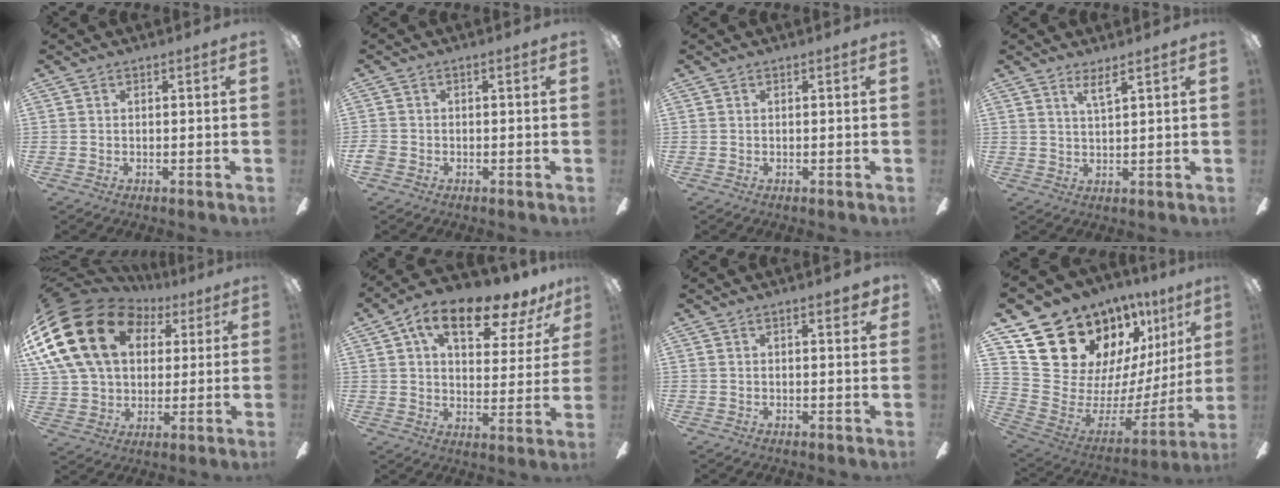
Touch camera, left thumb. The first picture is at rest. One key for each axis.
{"total": 2.1, "fx": -1.0, "fy": 1.5, "fz": 1.1, "tx": -0.016, "ty": 0.006, "tz": -0.018}
{"total": 0.0}
{"total": 3.7, "fx": 2.8, "fy": 0.4, "fz": 2.3, "tx": -0.045, "ty": -0.011, "tz": 0.049}
{"total": 25.5, "fx": 8.2, "fy": 18.8, "fz": 15.2, "tx": -0.320, "ty": -0.022, "tz": 0.147}
{"total": 15.6, "fx": 9.8, "fy": 6.8, "fz": 10.0, "tx": -0.156, "ty": -0.048, "tz": 0.165}
{"total": 3.0, "fx": 1.9, "fy": 0.6, "fz": 2.2, "tx": -0.024, "ty": -0.007, "tz": 0.026}
{"total": 20.3, "fx": 15.2, "fy": 11.3, "fz": 7.2, "tx": -0.125, "ty": -0.117, "tz": 0.304}